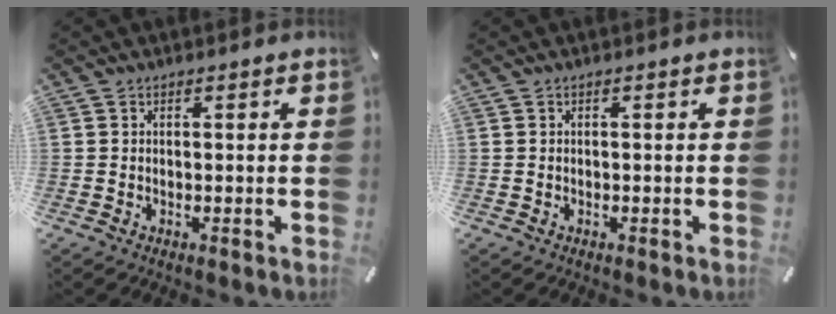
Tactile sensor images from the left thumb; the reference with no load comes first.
{"total": 0.0}